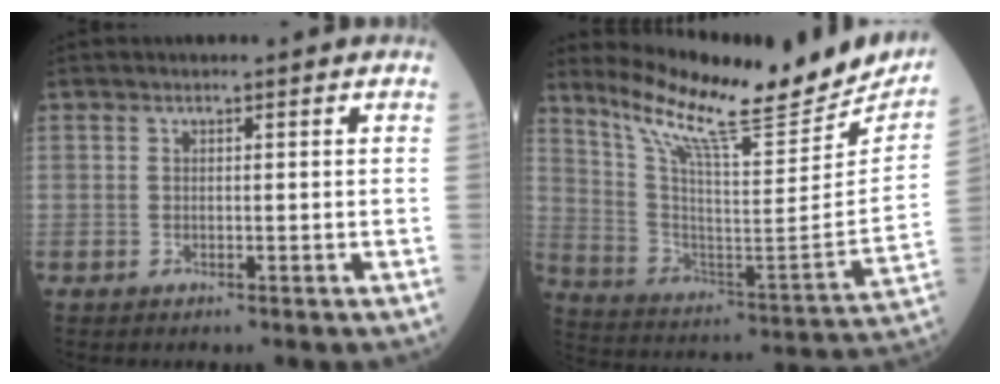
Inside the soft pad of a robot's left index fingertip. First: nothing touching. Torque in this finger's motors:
{"motor_torque": [0.86, -1.27, 0.09, 0.11]}